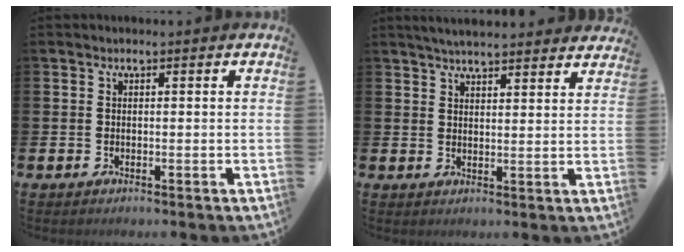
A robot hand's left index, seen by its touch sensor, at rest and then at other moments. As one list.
[{"total": 4.4, "force": [4.2, 0.3, 1.0], "torque": [-0.020, -0.019, 0.076]}]